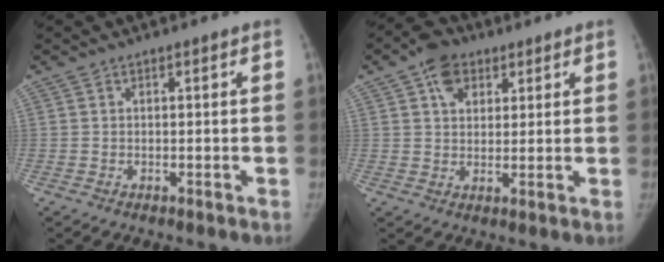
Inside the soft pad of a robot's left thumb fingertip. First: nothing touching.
{"total": 7.0, "force": [3.4, 5.1, 3.5], "torque": [-0.031, -0.005, 0.053]}